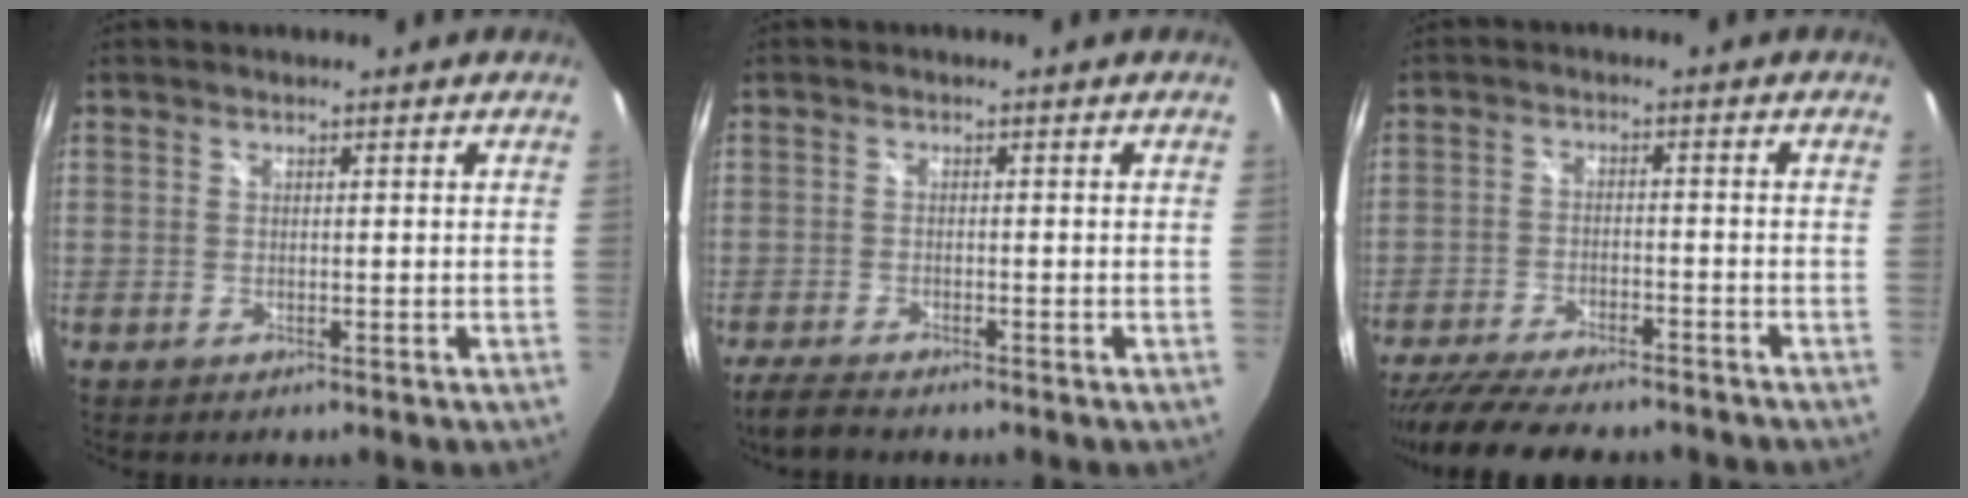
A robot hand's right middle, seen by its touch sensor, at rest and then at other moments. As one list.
[{"total": 3.2, "force": [-2.8, 0.3, 1.5], "torque": [-0.041, -0.015, -0.057]}, {"total": 15.3, "force": [-13.0, 3.5, 7.2], "torque": [-0.148, -0.034, -0.202]}]